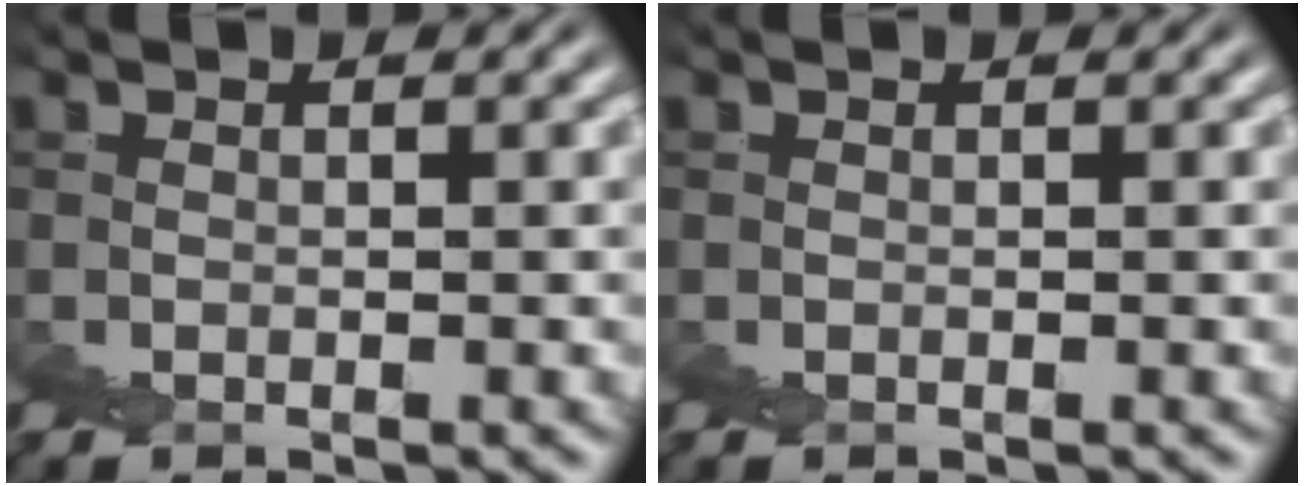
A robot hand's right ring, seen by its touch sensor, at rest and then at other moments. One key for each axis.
{"total": 0.0}